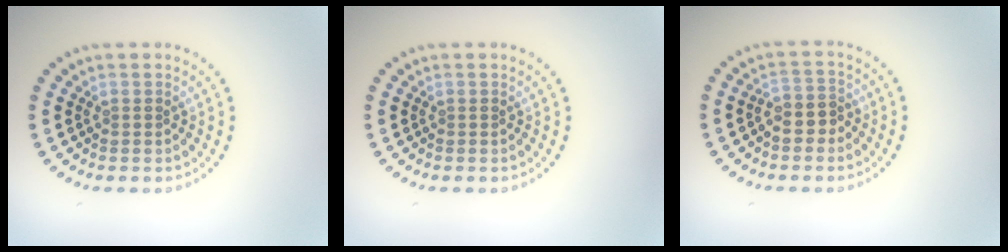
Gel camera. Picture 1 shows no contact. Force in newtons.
{"total": 0.0}
{"total": 2.2, "press": 2.0, "slide": 1.0}